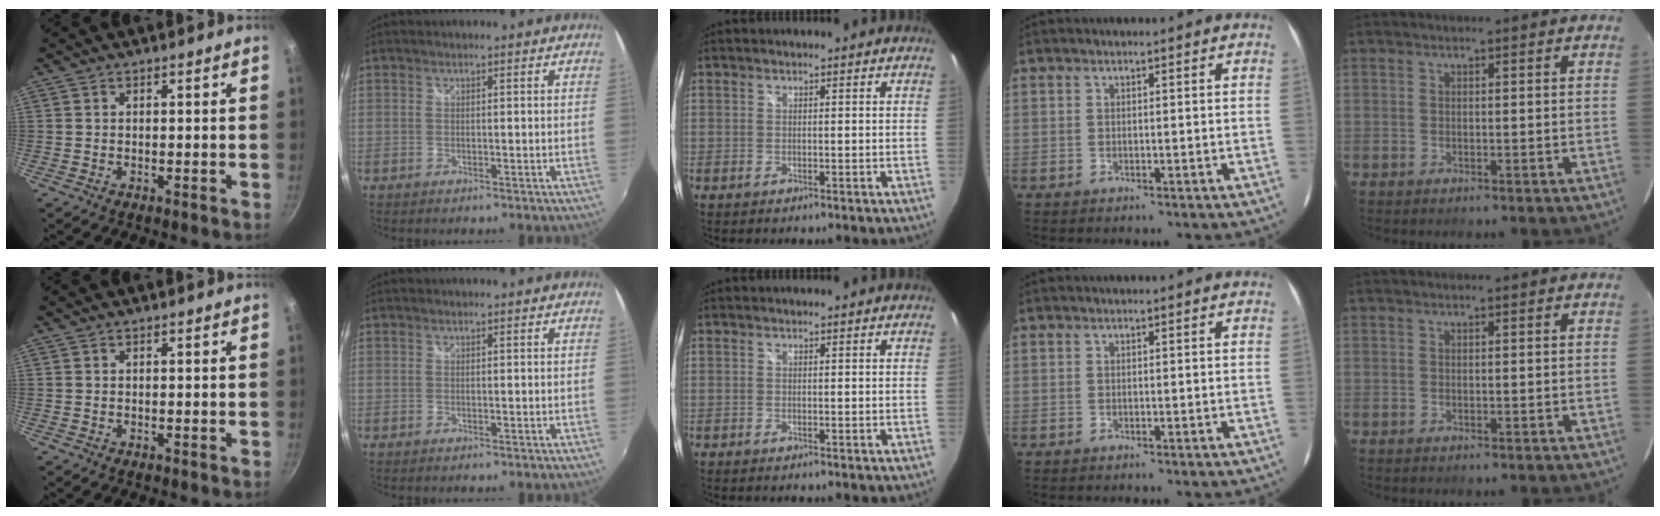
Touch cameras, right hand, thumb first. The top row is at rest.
{}